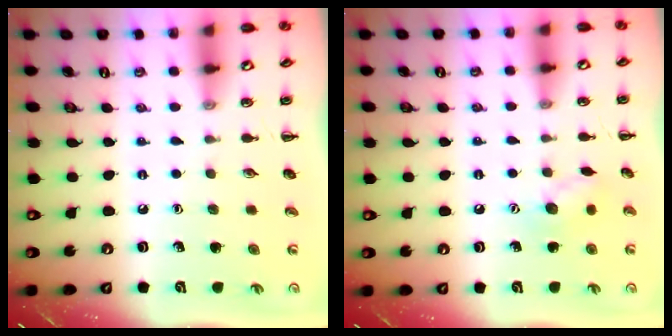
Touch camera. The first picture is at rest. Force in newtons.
{"total": 7.9, "press": 7.9, "slide": 0.4}